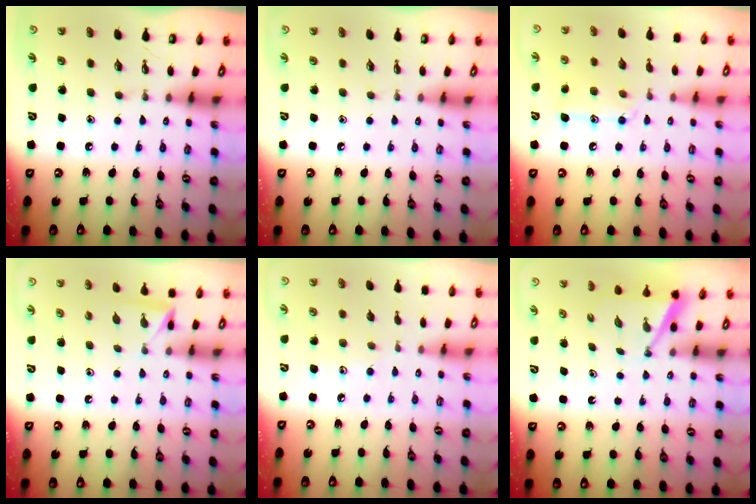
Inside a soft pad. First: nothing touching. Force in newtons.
{"total": 0.0}
{"total": 11.0, "press": 10.9, "slide": 0.7}
{"total": 2.3, "press": 2.3, "slide": 0.3}
{"total": 4.6, "press": 4.5, "slide": 0.4}
{"total": 2.9, "press": 2.9, "slide": 0.2}